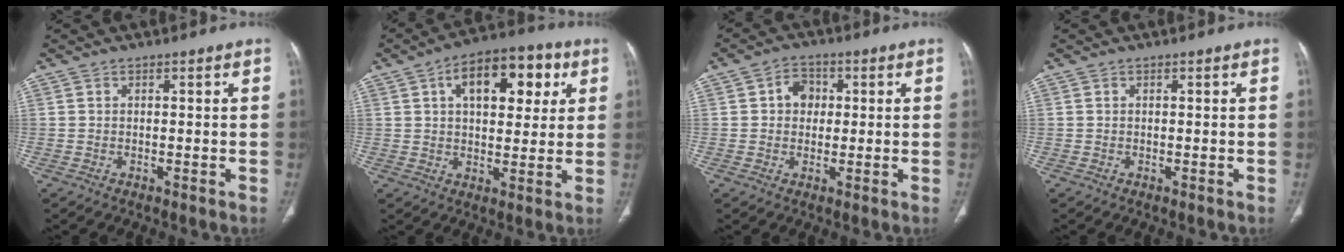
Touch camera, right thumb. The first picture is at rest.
{"total": 15.0, "force": [5.3, 8.1, 11.4], "torque": [-0.126, 0.008, 0.077]}
{"total": 5.0, "force": [0.8, 4.1, 2.7], "torque": [-0.014, 0.007, 0.009]}
{"total": 0.0}